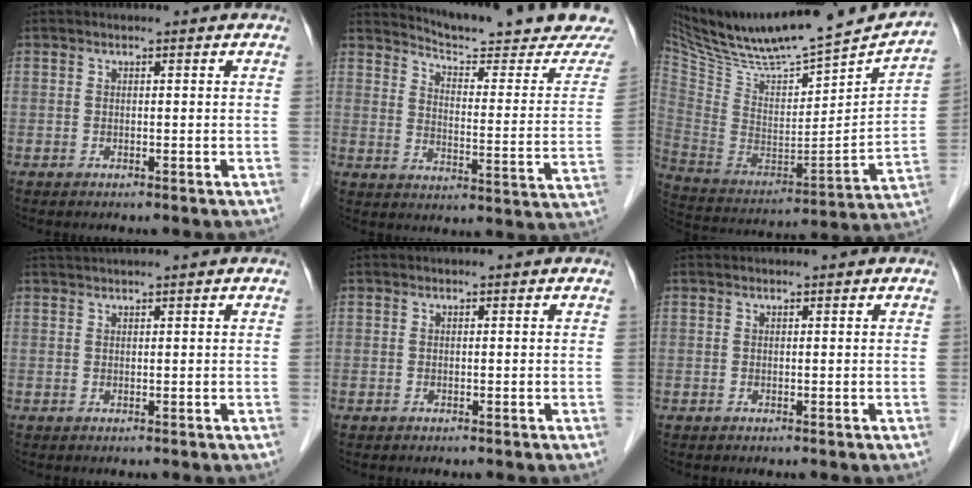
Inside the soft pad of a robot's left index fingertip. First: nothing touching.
{"total": 17.8, "force": [17.1, -0.5, 4.6], "torque": [-0.069, -0.095, 0.213]}
{"total": 27.2, "force": [24.1, 3.0, 12.1], "torque": [-0.211, -0.040, 0.379]}
{"total": 1.9, "force": [1.6, -0.7, 0.7], "torque": [-0.016, 0.014, 0.038]}
{"total": 0.0}
{"total": 0.0}